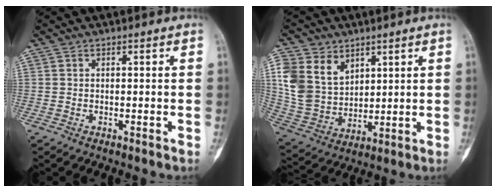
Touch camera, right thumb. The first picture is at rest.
{"total": 14.0, "force": [5.8, 10.3, 7.5], "torque": [-0.131, -0.021, 0.130]}